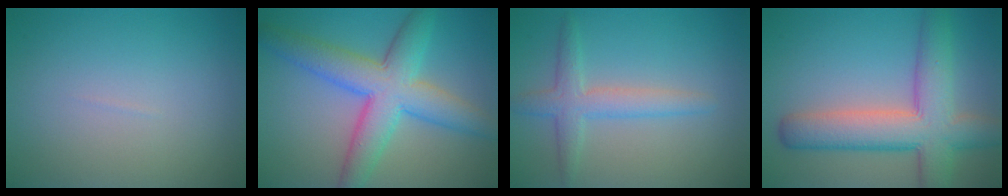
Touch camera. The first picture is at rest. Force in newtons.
{"total": 7.6, "press": 7.6, "slide": 0.2}
{"total": 3.1, "press": 3.1, "slide": 0.1}
{"total": 8.2, "press": 8.2, "slide": 0.4}